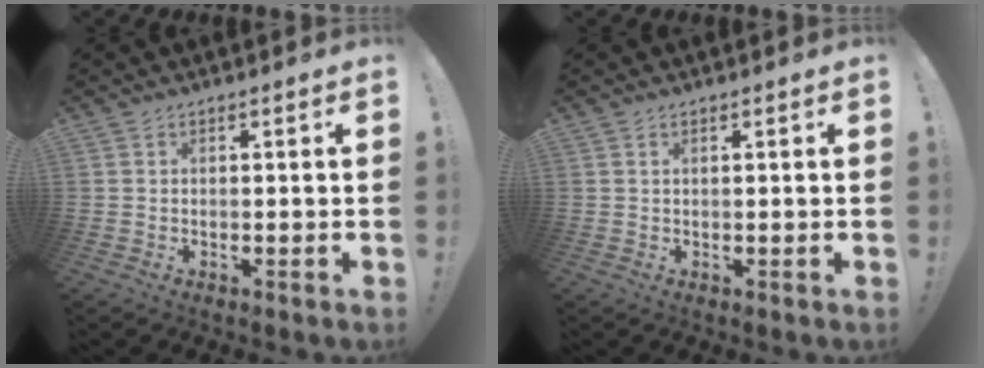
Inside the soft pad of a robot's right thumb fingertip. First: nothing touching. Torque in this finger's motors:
{"motor_torque": [-0.09, -0.06, 0.07, -0.07, 0.00]}